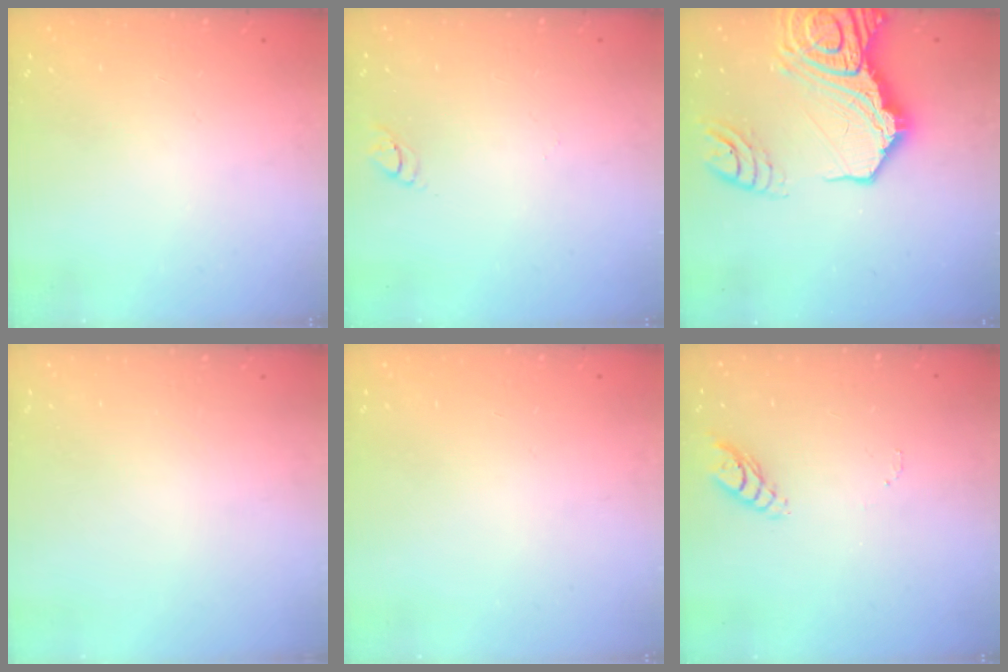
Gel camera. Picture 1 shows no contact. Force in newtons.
{"total": 2.9, "press": 2.8, "slide": 0.3}
{"total": 25.6, "press": 25.4, "slide": 3.6}
{"total": 0.0}
{"total": 0.0}
{"total": 4.6, "press": 4.5, "slide": 0.5}